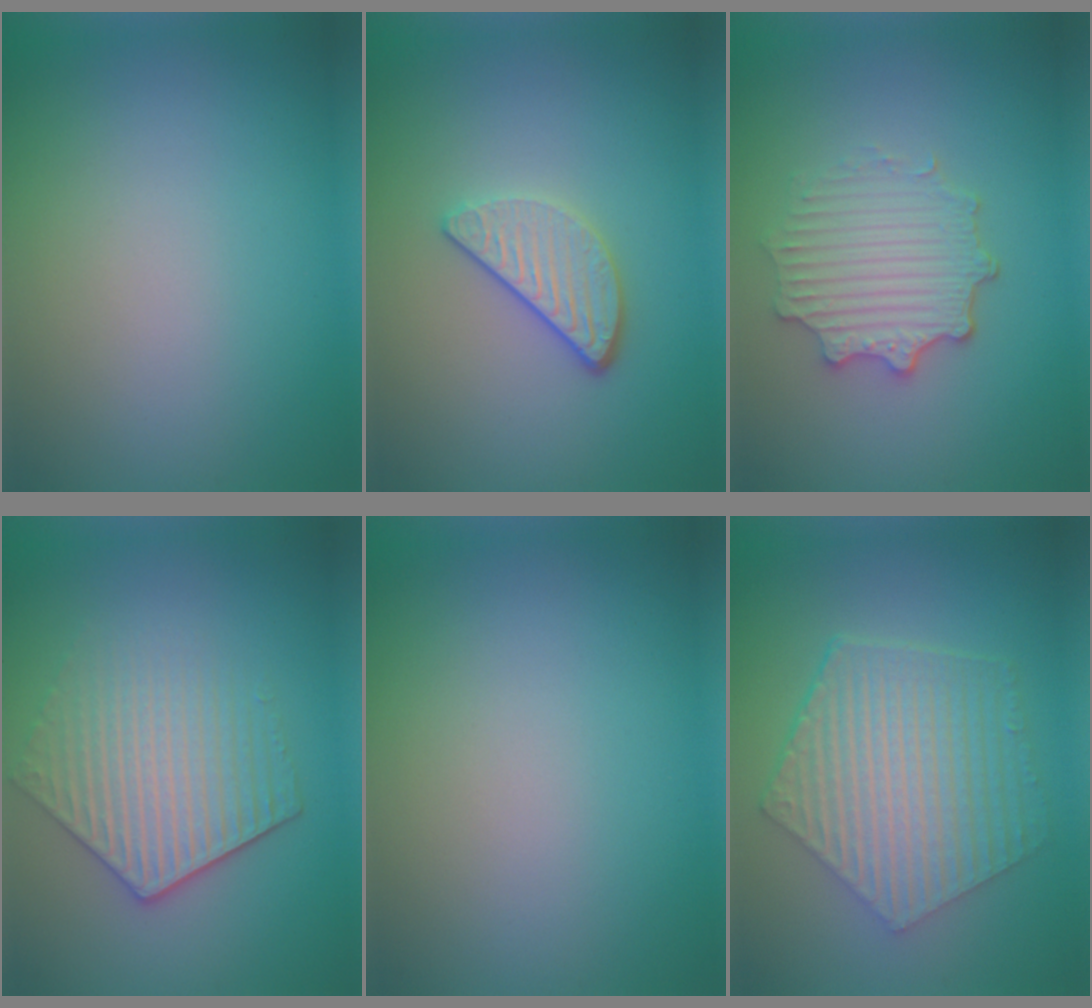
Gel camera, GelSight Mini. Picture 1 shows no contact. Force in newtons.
{"total": 3.3, "press": 2.6, "slide": 2.0}
{"total": 4.2, "press": 3.5, "slide": 2.3}
{"total": 4.4, "press": 3.8, "slide": 2.3}
{"total": 0.0}
{"total": 6.9, "press": 5.0, "slide": 4.8}